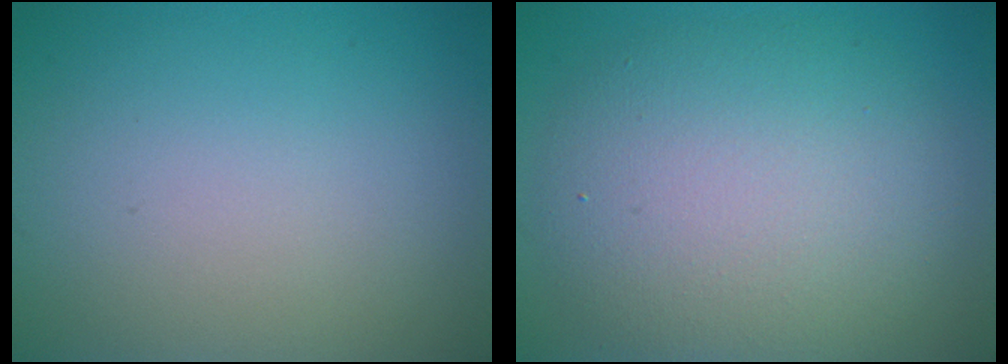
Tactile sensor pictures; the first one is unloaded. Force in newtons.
{"total": 8.5, "press": 8.4, "slide": 0.6}